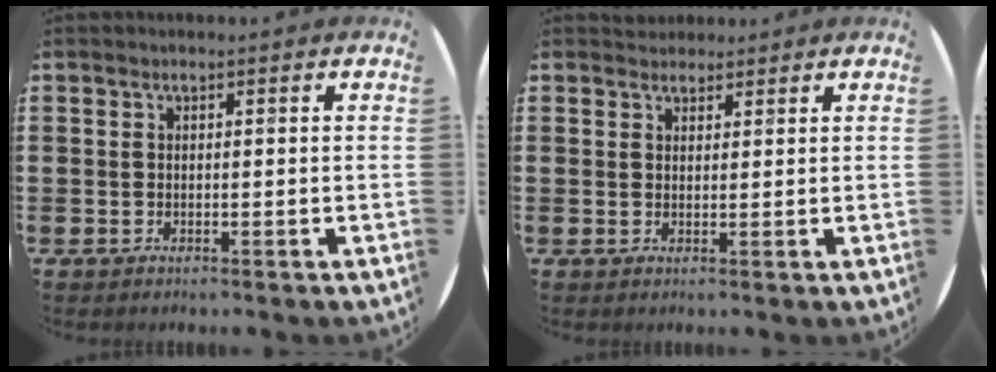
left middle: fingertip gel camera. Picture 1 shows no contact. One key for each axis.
{"total": 1.8, "fx": 1.7, "fy": 0.6, "fz": -0.2, "tx": 0.008, "ty": 0.000, "tz": 0.033}